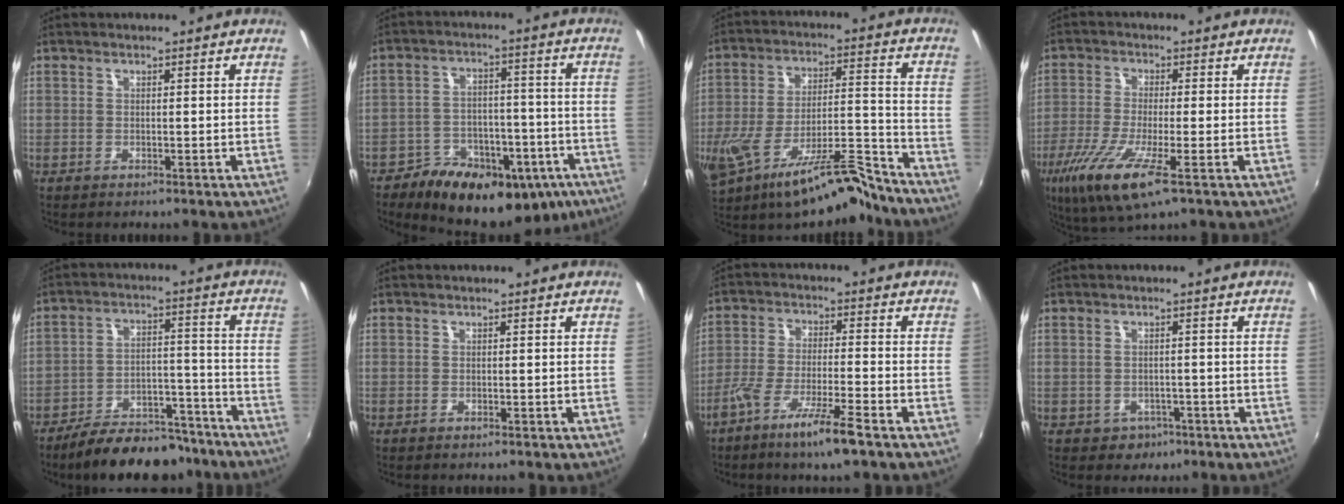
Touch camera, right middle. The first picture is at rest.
{"total": 20.5, "force": [-13.3, 11.3, 10.7], "torque": [-0.191, 0.002, -0.173]}
{"total": 18.4, "force": [-14.0, 4.2, 11.1], "torque": [-0.202, -0.025, -0.220]}
{"total": 11.8, "force": [-6.0, 1.9, 10.0], "torque": [-0.216, -0.043, -0.113]}
{"total": 16.7, "force": [-14.1, 6.0, 6.8], "torque": [-0.122, 0.014, -0.193]}
{"total": 0.0}
{"total": 8.9, "force": [-5.8, 0.2, 6.7], "torque": [-0.141, -0.010, -0.110]}
{"total": 3.6, "force": [-1.7, 3.0, 0.8], "torque": [-0.027, 0.000, -0.018]}